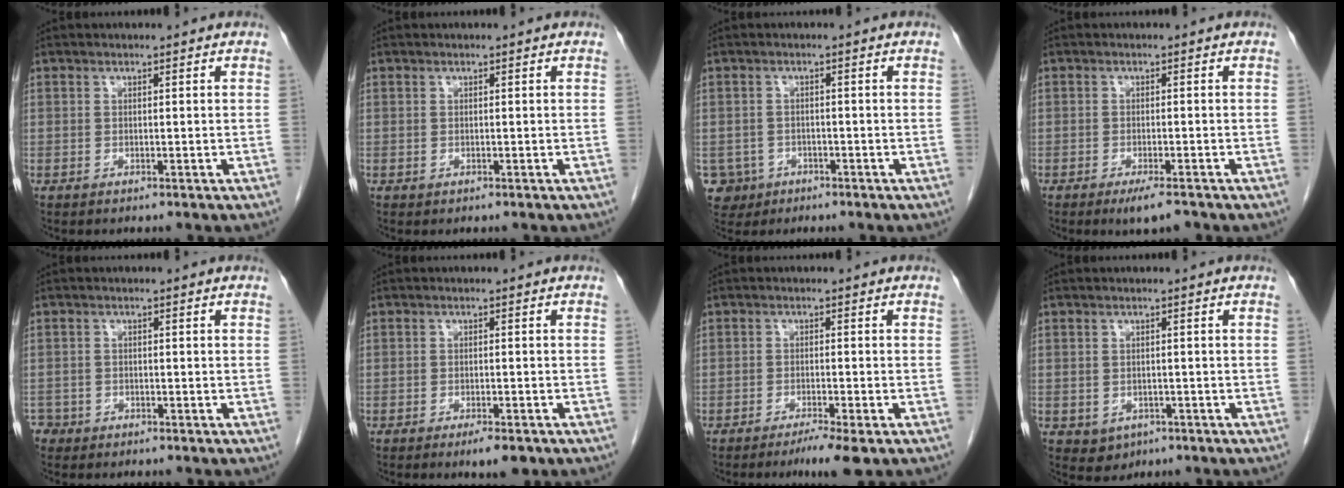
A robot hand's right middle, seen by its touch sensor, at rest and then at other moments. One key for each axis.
{"total": 0.0}
{"total": 4.6, "fx": -2.3, "fy": 4.1, "fz": 0.2, "tx": -0.008, "ty": 0.007, "tz": -0.035}
{"total": 3.3, "fx": -2.3, "fy": 0.4, "fz": 2.3, "tx": -0.037, "ty": -0.006, "tz": -0.034}
{"total": 1.8, "fx": -1.3, "fy": 1.1, "fz": -0.2, "tx": -0.001, "ty": 0.004, "tz": -0.025}
{"total": 3.3, "fx": -2.1, "fy": 0.6, "fz": 2.4, "tx": -0.036, "ty": -0.005, "tz": -0.027}
{"total": 4.4, "fx": -2.9, "fy": -0.2, "fz": 3.3, "tx": -0.051, "ty": -0.013, "tz": -0.047}
{"total": 2.6, "fx": -1.0, "fy": 2.3, "fz": 0.9, "tx": -0.011, "ty": 0.004, "tz": -0.003}